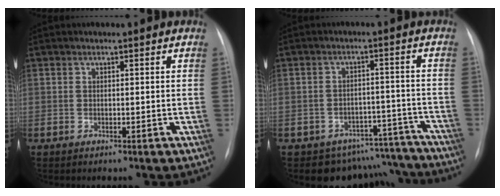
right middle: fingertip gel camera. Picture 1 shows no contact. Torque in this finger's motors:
{"motor_torque": [0.70, -0.89, 0.05, 0.04]}